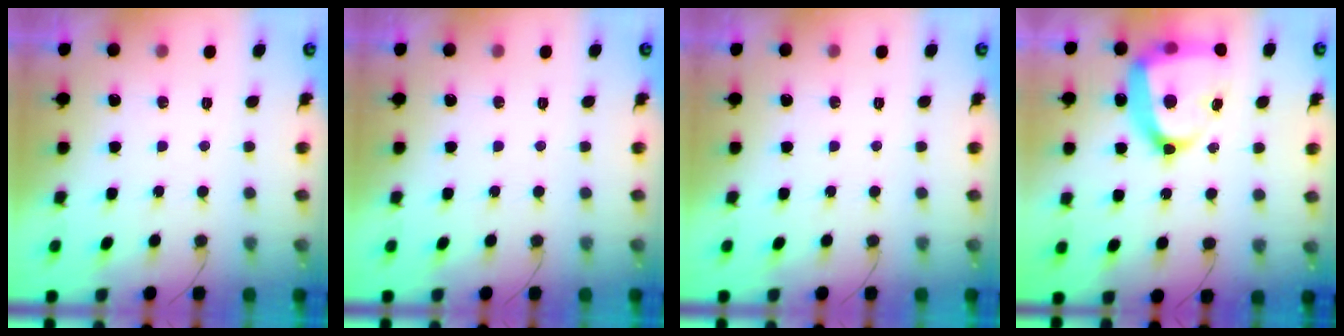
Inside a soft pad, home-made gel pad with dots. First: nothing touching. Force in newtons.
{"total": 0.0}
{"total": 0.0}
{"total": 21.8, "press": 21.7, "slide": 1.8}